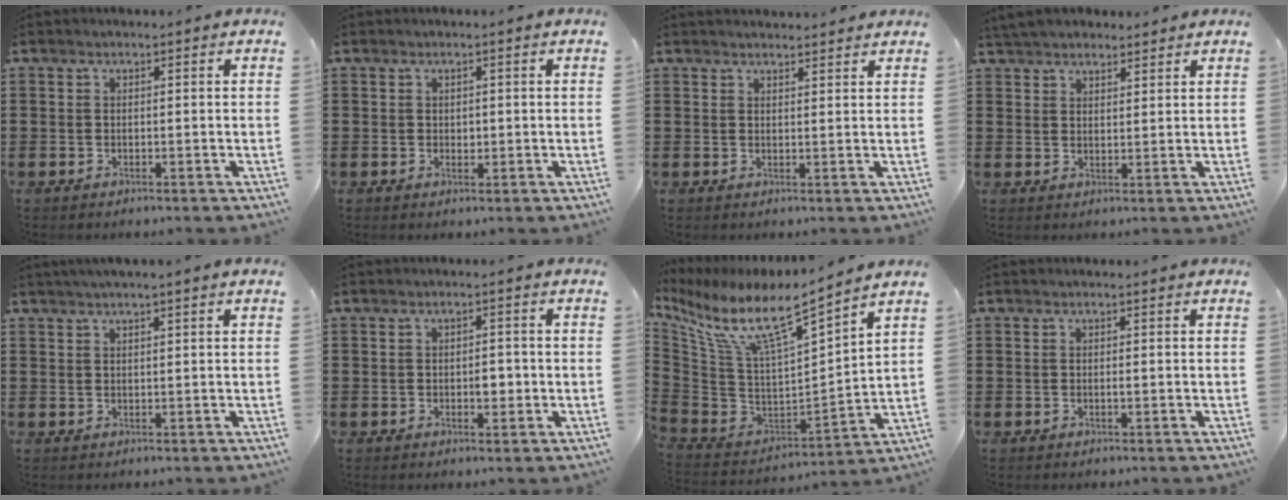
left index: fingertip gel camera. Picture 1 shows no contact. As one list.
[{"total": 0.9, "force": [0.3, 0.6, 0.6], "torque": [-0.013, 0.005, 0.006]}, {"total": 1.6, "force": [1.6, 0.1, 0.1], "torque": [-0.006, 0.001, 0.031]}, {"total": 3.8, "force": [3.6, 0.9, 0.7], "torque": [-0.024, -0.004, 0.070]}, {"total": 1.6, "force": [1.2, -0.3, 1.1], "torque": [-0.021, -0.002, 0.022]}, {"total": 2.5, "force": [-0.3, 1.3, 2.2], "torque": [-0.033, -0.002, -0.009]}, {"total": 9.7, "force": [6.7, 1.6, 6.9], "torque": [-0.160, -0.060, 0.110]}, {"total": 0.6, "force": [0.0, 0.0, 0.6], "torque": [-0.010, -0.004, 0.001]}]